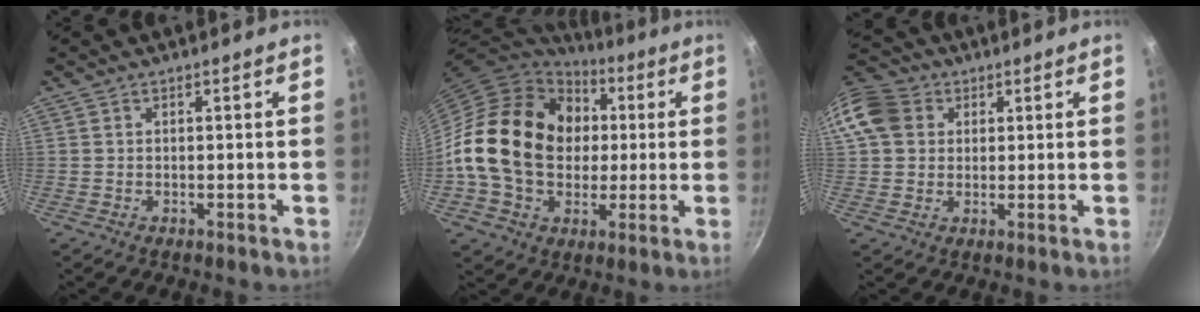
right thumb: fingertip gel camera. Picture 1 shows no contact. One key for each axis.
{"total": 23.6, "fx": 1.5, "fy": 18.2, "fz": 14.9, "tx": -0.239, "ty": 0.027, "tz": 0.025}
{"total": 11.5, "fx": 3.0, "fy": 9.8, "fz": 5.4, "tx": -0.098, "ty": 0.017, "tz": 0.043}